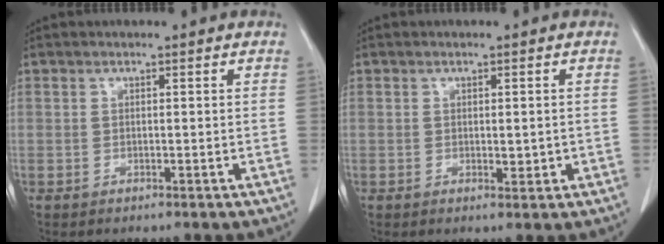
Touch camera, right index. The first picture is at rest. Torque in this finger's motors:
{"motor_torque": [0.10, 0.23, 0.10, 0.05]}